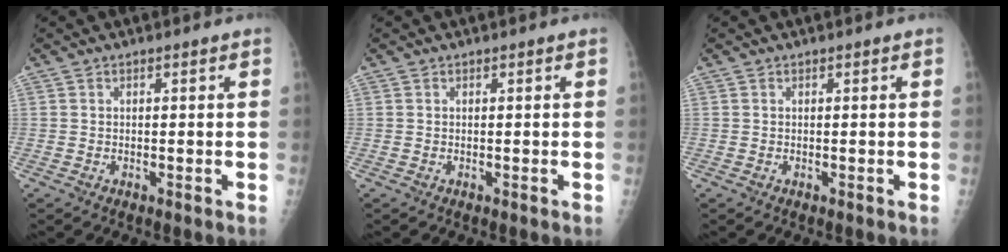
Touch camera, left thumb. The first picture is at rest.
{"total": 0.0}
{"total": 0.0}